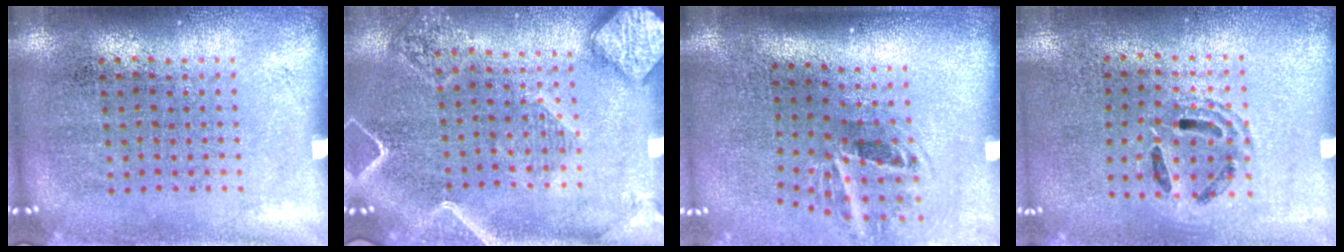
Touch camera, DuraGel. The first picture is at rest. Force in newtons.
{"total": 2.6, "press": 2.2, "slide": 1.3}
{"total": 2.0, "press": 1.2, "slide": 1.6}
{"total": 1.2, "press": 1.1, "slide": 0.4}